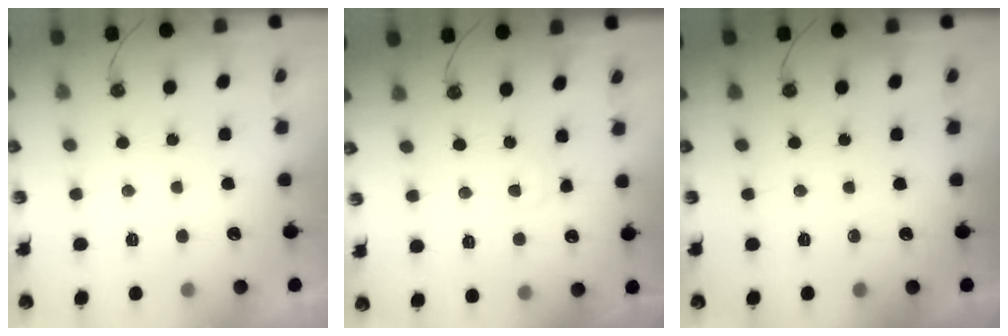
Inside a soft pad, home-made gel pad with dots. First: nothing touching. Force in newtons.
{"total": 4.8, "press": 4.7, "slide": 0.7}
{"total": 0.0}